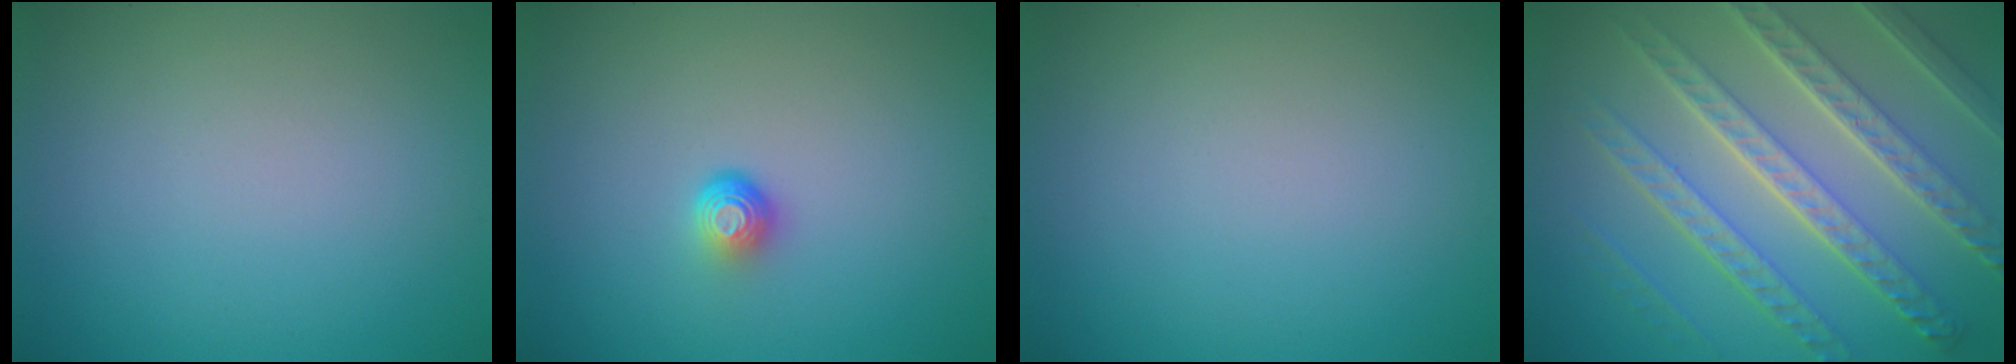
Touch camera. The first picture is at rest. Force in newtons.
{"total": 1.7, "press": 1.1, "slide": 1.3}
{"total": 0.0}
{"total": 9.0, "press": 6.4, "slide": 6.4}